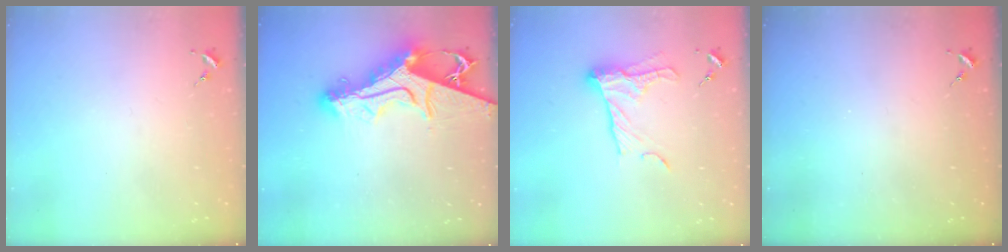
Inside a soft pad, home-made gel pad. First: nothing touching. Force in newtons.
{"total": 17.0, "press": 16.9, "slide": 1.8}
{"total": 13.6, "press": 13.6, "slide": 1.1}
{"total": 0.0}